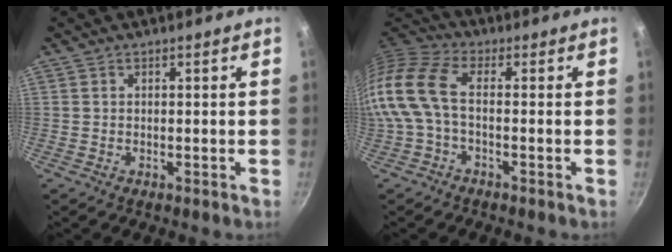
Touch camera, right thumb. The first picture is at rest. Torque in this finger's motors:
{"motor_torque": [1.75, 2.33, 1.33, -1.27, 0.37]}